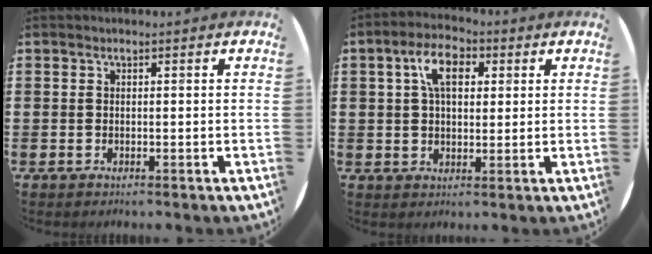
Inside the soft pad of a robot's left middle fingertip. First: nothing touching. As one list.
[{"total": 6.5, "force": [2.7, 3.4, 4.8], "torque": [-0.096, 0.014, 0.044]}]